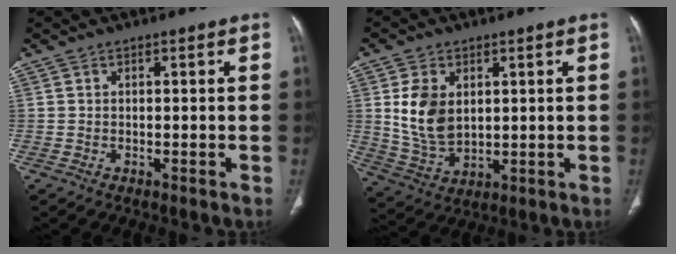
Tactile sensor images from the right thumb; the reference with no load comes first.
{"total": 9.9, "force": [2.2, 6.6, 7.0], "torque": [-0.116, -0.012, 0.059]}